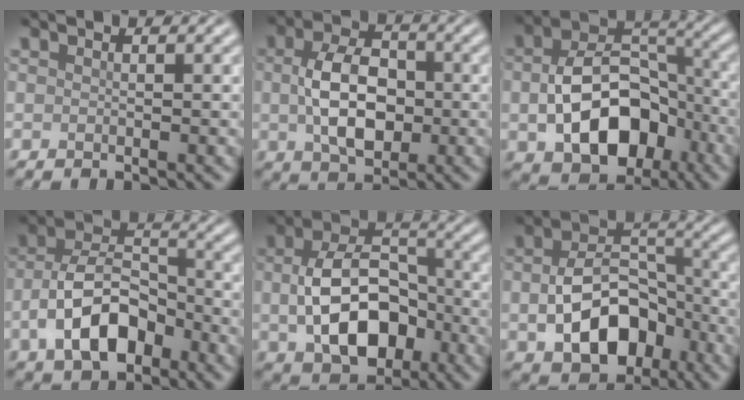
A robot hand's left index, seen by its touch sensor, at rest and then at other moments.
{"total": 6.9, "force": [-0.1, 4.4, 5.3], "torque": [-0.102, -0.001, -0.002]}
{"total": 10.3, "force": [-2.2, 7.0, 7.3], "torque": [-0.129, -0.006, -0.025]}
{"total": 7.9, "force": [-3.2, 4.5, 5.6], "torque": [-0.102, 0.006, -0.064]}
{"total": 9.5, "force": [-1.3, 6.3, 7.0], "torque": [-0.133, -0.004, -0.013]}
{"total": 9.0, "force": [-2.3, 6.0, 6.3], "torque": [-0.115, -0.007, -0.029]}